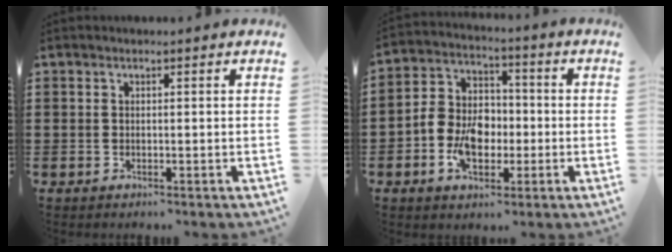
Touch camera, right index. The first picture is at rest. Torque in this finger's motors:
{"motor_torque": [2.14, 0.00, 0.34, 0.21]}